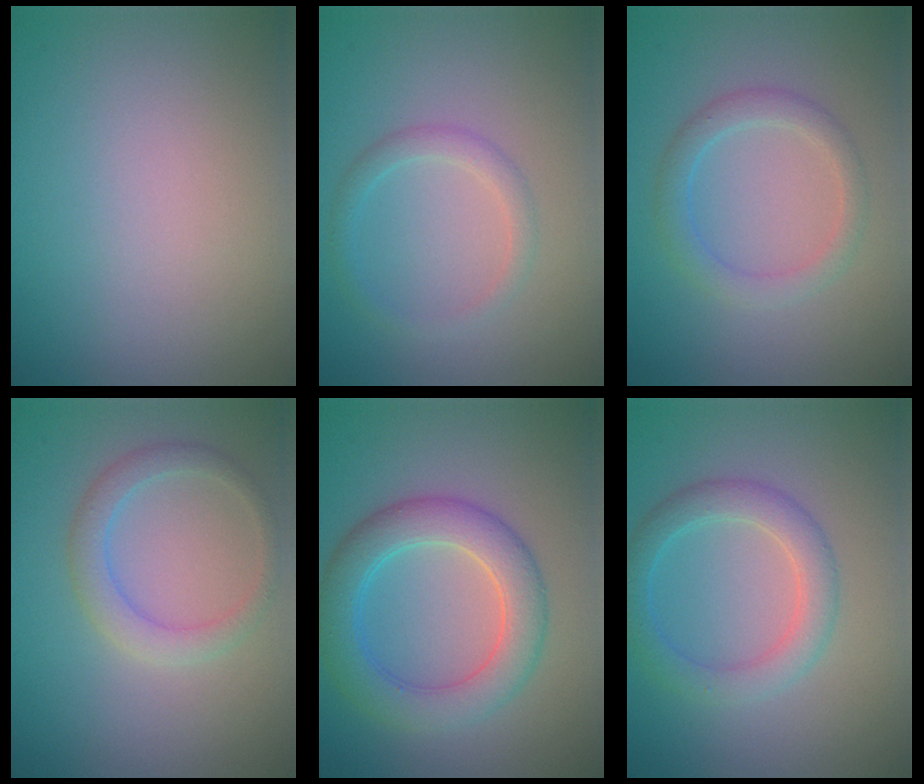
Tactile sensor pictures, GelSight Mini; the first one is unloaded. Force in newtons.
{"total": 1.7, "press": 1.7, "slide": 0.1}
{"total": 2.4, "press": 2.4, "slide": 0.1}
{"total": 2.5, "press": 2.5, "slide": 0.1}
{"total": 5.4, "press": 5.4, "slide": 0.1}
{"total": 3.3, "press": 3.3, "slide": 0.1}